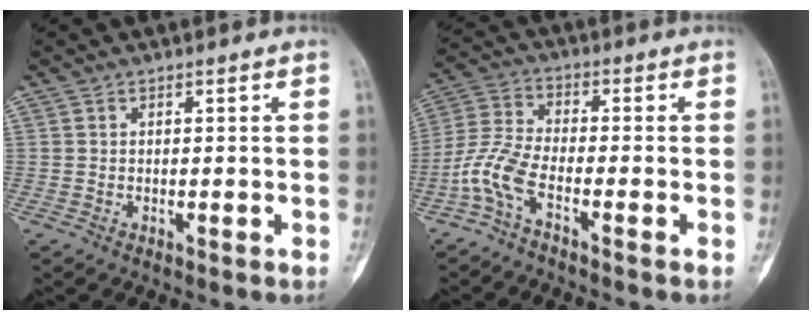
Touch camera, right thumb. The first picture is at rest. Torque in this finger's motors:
{"motor_torque": [0.03, 0.03, 0.37, 0.26, 0.08]}